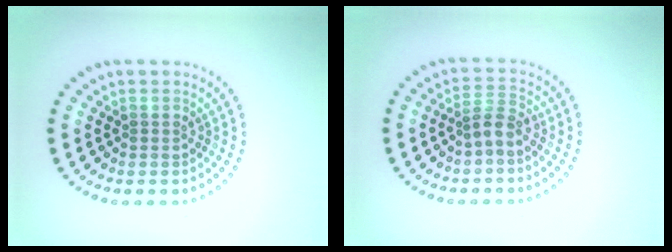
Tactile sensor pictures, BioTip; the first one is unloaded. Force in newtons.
{"total": 2.0, "press": 1.6, "slide": 1.2}